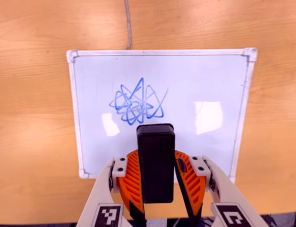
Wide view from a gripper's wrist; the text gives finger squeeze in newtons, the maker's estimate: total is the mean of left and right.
{"total": 5.8, "left": 5.6, "right": 6.0}